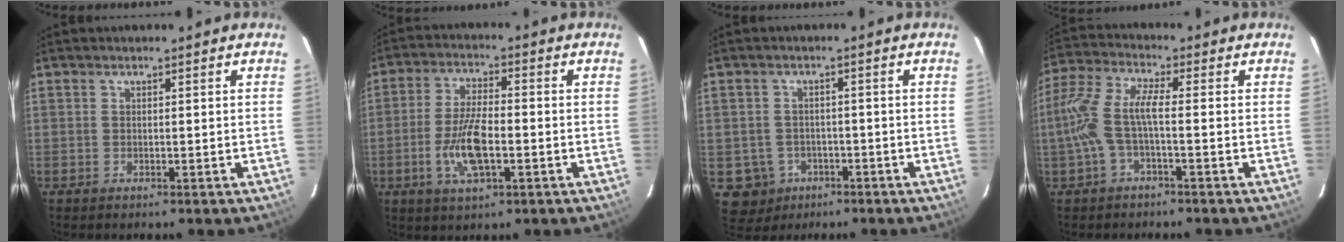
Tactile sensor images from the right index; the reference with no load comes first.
{"total": 9.4, "force": [-2.7, 3.2, 8.3], "torque": [-0.171, -0.004, -0.052]}
{"total": 6.3, "force": [-2.4, 5.8, 0.9], "torque": [-0.031, 0.019, -0.027]}
{"total": 7.9, "force": [-1.9, 1.6, 7.5], "torque": [-0.175, 0.007, -0.036]}